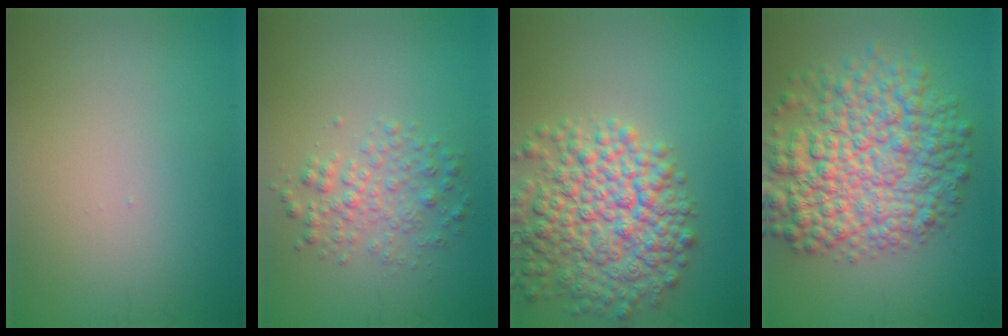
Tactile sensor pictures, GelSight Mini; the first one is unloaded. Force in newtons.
{"total": 2.8, "press": 2.8, "slide": 0.0}
{"total": 8.6, "press": 8.6, "slide": 0.4}
{"total": 10.2, "press": 10.2, "slide": 0.2}